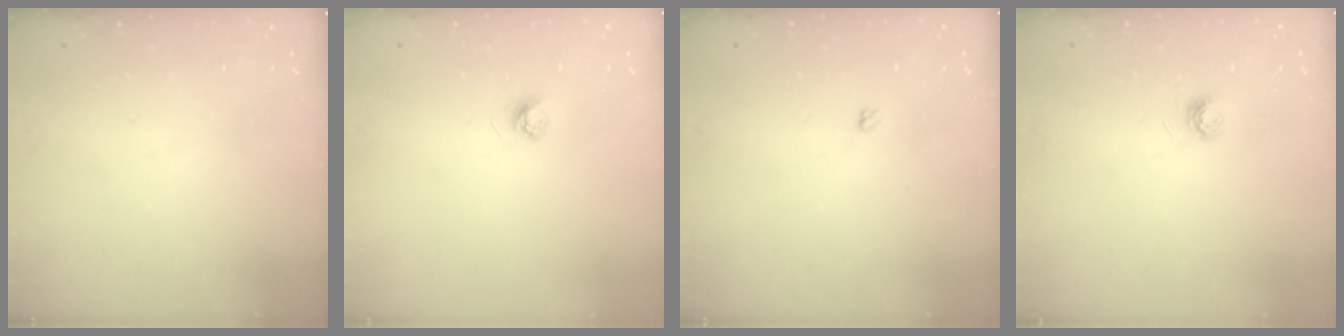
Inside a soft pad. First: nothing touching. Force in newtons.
{"total": 3.4, "press": 3.4, "slide": 0.4}
{"total": 2.4, "press": 2.4, "slide": 0.4}
{"total": 4.5, "press": 4.5, "slide": 0.5}